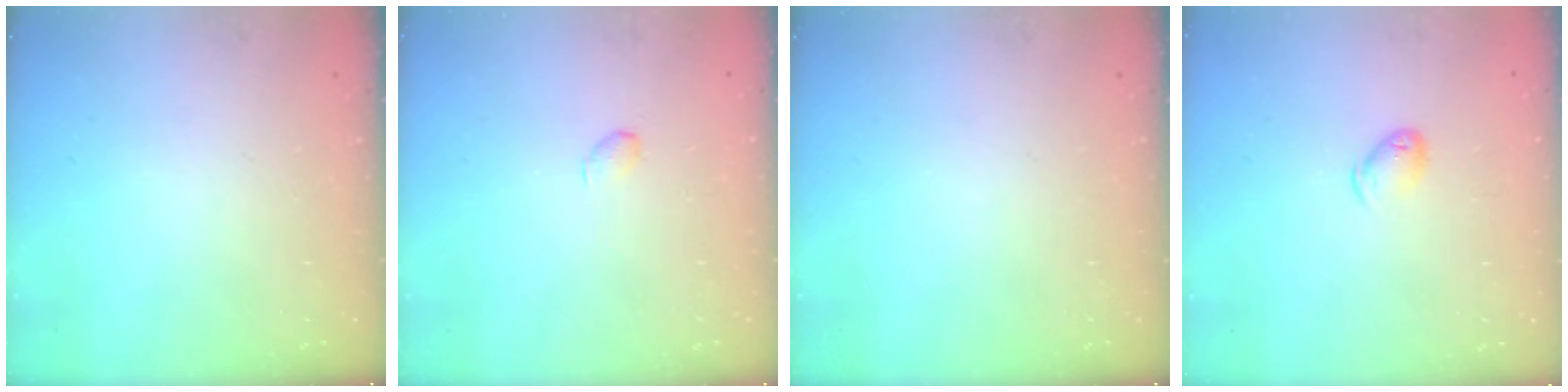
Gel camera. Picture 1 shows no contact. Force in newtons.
{"total": 3.1, "press": 3.0, "slide": 0.4}
{"total": 0.0}
{"total": 4.4, "press": 4.4, "slide": 0.7}